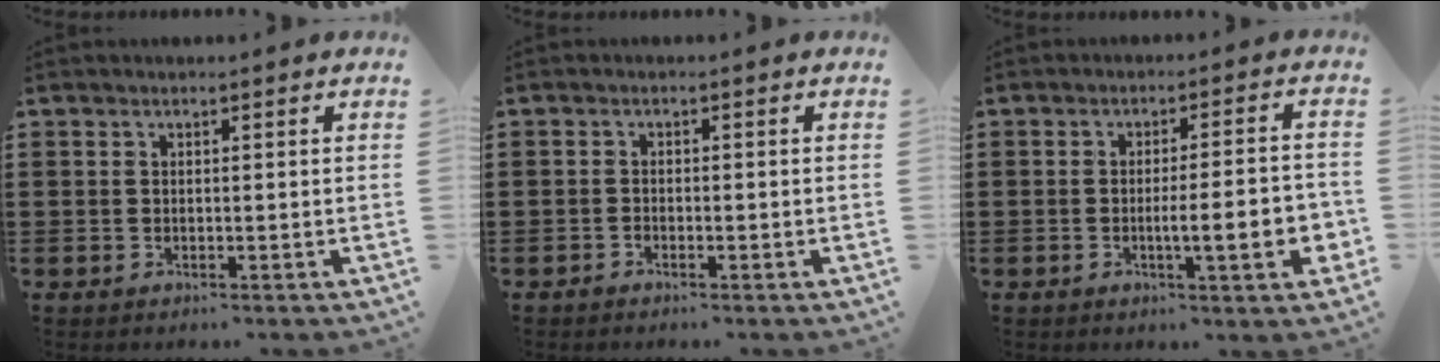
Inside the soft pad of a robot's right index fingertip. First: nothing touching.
{"total": 0.7, "force": [-0.6, 0.3, 0.2], "torque": [-0.008, -0.003, -0.010]}
{"total": 7.6, "force": [-2.0, 1.2, 7.2], "torque": [-0.100, -0.010, -0.036]}